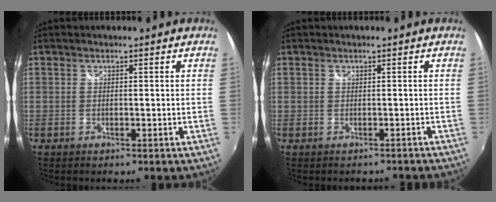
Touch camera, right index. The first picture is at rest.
{"total": 1.8, "force": [-1.1, 1.4, 0.2], "torque": [0.003, 0.007, -0.009]}